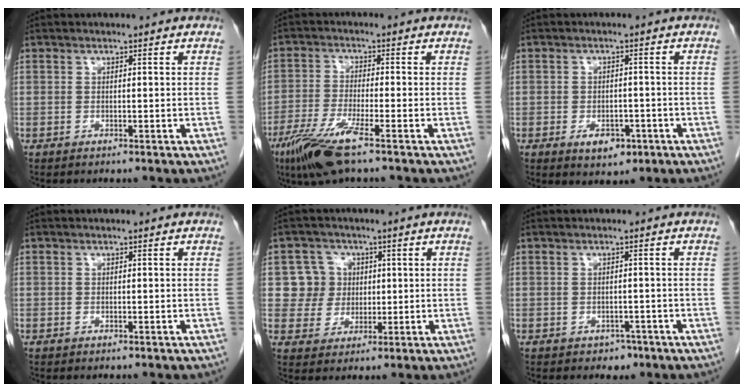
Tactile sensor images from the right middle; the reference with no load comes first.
{"total": 8.2, "force": [-5.1, 0.3, 6.4], "torque": [-0.134, -0.022, -0.099]}
{"total": 4.5, "force": [-2.2, 2.6, 2.9], "torque": [-0.039, 0.002, -0.022]}
{"total": 0.0}
{"total": 5.9, "force": [1.2, 5.7, 0.4], "torque": [-0.005, 0.019, 0.026]}
{"total": 1.7, "force": [-1.0, 1.3, 0.6], "torque": [-0.006, 0.003, -0.009]}